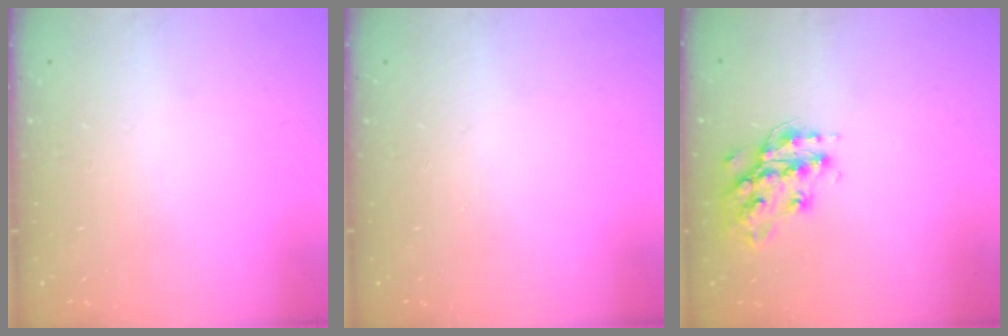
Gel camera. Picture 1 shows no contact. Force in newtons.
{"total": 0.0}
{"total": 14.4, "press": 14.4, "slide": 0.7}